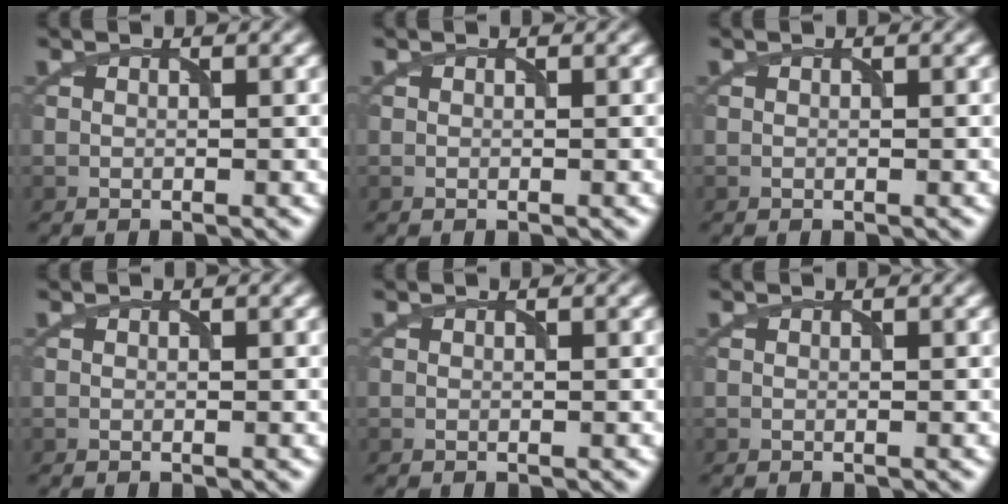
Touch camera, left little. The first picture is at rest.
{"total": 0.0}
{"total": 0.0}
{"total": 0.0}
{"total": 0.0}
{"total": 0.0}